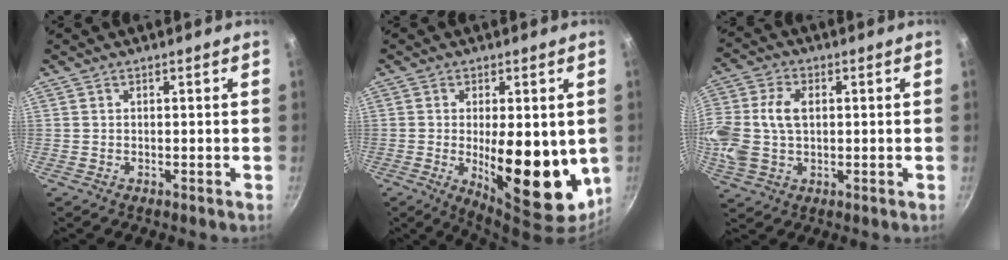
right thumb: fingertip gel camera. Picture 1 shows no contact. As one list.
[{"total": 17.2, "force": [-1.2, 7.1, 15.6], "torque": [-0.199, -0.024, -0.004]}, {"total": 14.9, "force": [1.3, 10.5, 10.5], "torque": [-0.244, 0.023, 0.022]}]